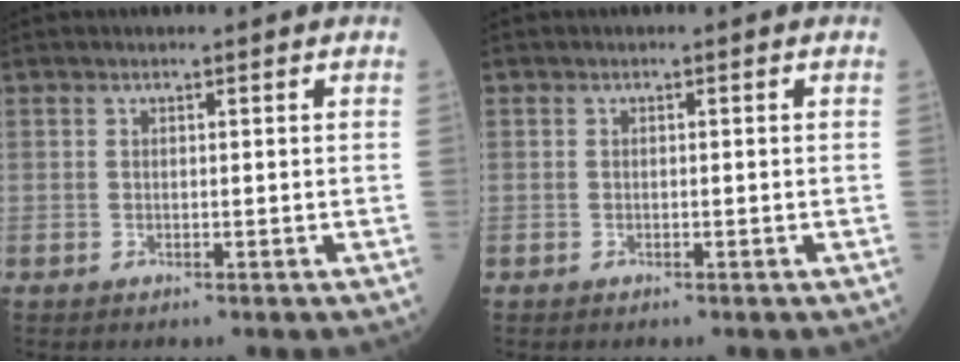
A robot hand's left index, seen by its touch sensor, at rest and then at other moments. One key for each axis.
{"total": 0.0}